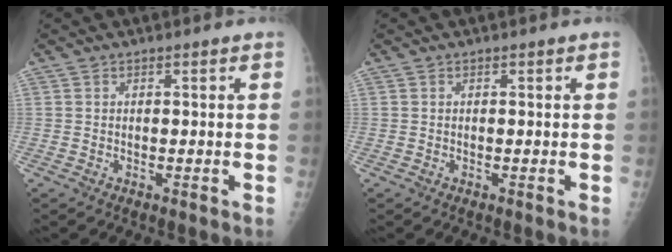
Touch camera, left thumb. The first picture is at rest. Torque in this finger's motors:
{"motor_torque": [0.00, 0.00, 0.00, 0.00, 0.00]}